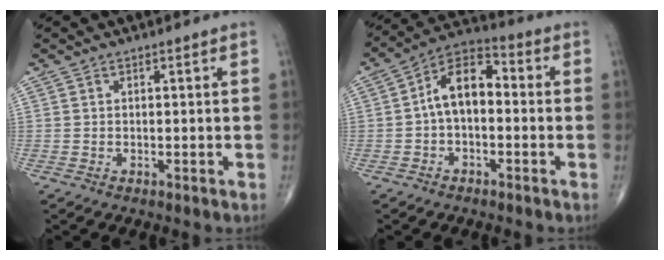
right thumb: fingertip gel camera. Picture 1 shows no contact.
{"total": 9.5, "force": [-0.5, 5.6, 7.6], "torque": [-0.114, 0.037, -0.025]}